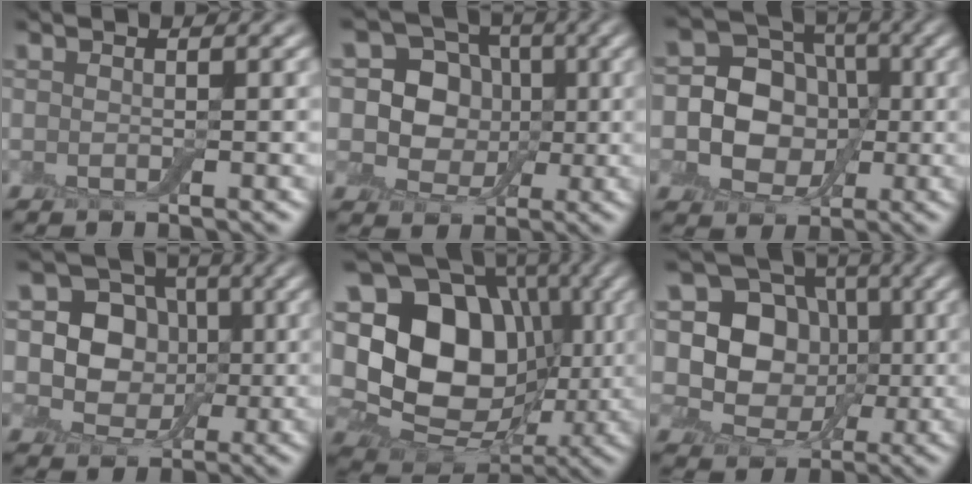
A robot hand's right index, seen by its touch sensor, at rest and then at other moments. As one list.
[{"total": 7.3, "force": [1.3, 6.2, 3.6], "torque": [-0.053, 0.021, -0.004]}, {"total": 8.9, "force": [-0.3, 7.7, 4.5], "torque": [-0.060, 0.013, -0.034]}, {"total": 6.7, "force": [0.9, 5.8, 3.4], "torque": [-0.047, 0.005, -0.003]}, {"total": 17.3, "force": [1.5, 13.5, 10.6], "torque": [-0.190, 0.027, 0.024]}, {"total": 8.5, "force": [0.9, 7.0, 4.7], "torque": [-0.076, 0.002, -0.004]}]